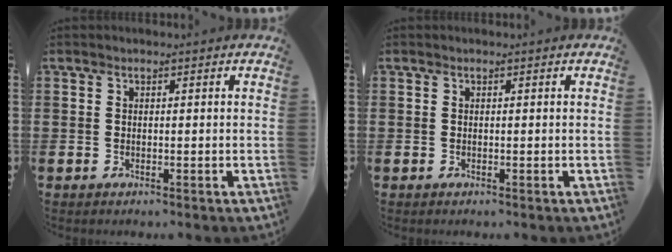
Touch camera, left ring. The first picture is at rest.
{"total": 0.0}